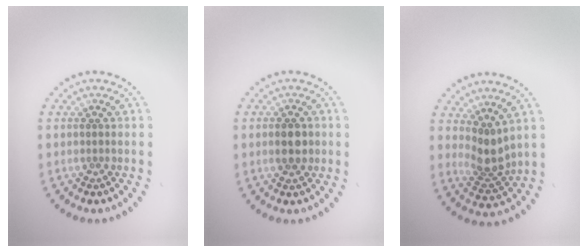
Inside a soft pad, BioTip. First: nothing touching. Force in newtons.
{"total": 2.7, "press": 2.7, "slide": 0.0}
{"total": 2.8, "press": 2.2, "slide": 1.8}